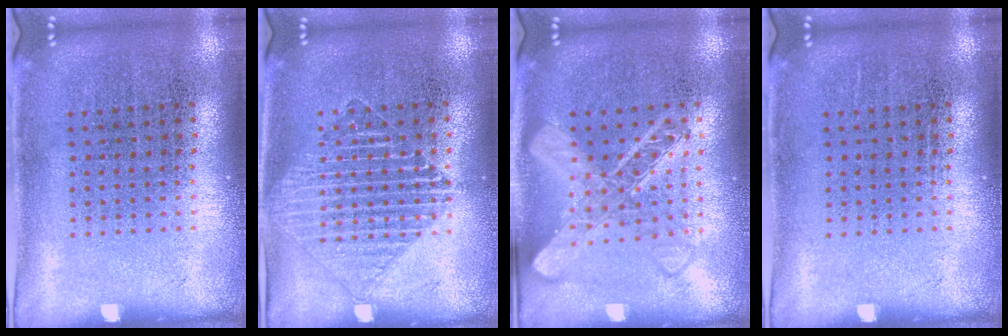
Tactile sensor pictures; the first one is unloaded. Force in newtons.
{"total": 1.3, "press": 1.3, "slide": 0.2}
{"total": 2.1, "press": 2.1, "slide": 0.3}
{"total": 0.0}